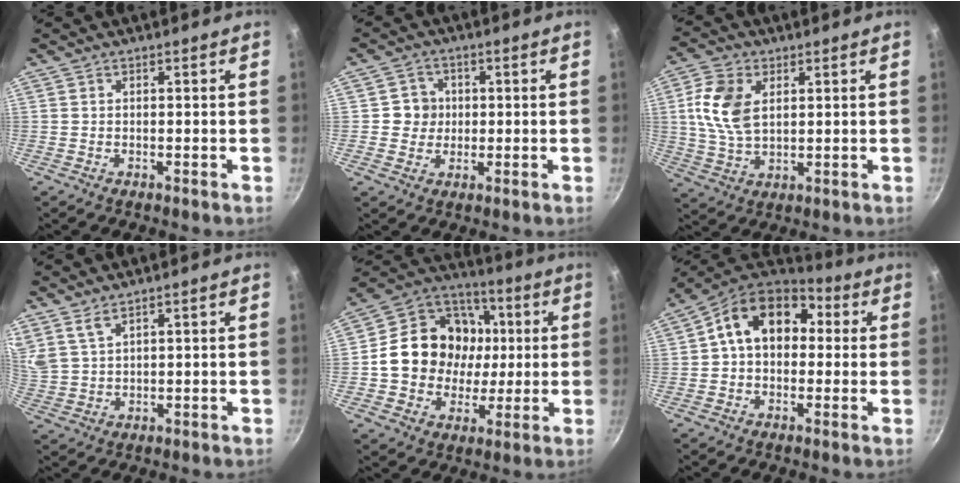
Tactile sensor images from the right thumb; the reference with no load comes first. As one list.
[{"total": 4.7, "force": [0.3, 4.6, 1.1], "torque": [0.018, 0.004, -0.002]}, {"total": 10.6, "force": [2.6, 6.6, 7.9], "torque": [-0.146, -0.007, 0.049]}, {"total": 4.2, "force": [3.3, 1.3, 2.3], "torque": [-0.047, -0.018, 0.076]}, {"total": 19.6, "force": [1.3, 16.8, 10.0], "torque": [-0.146, 0.024, 0.018]}, {"total": 14.9, "force": [2.6, 10.8, 10.0], "torque": [-0.124, 0.031, 0.022]}]